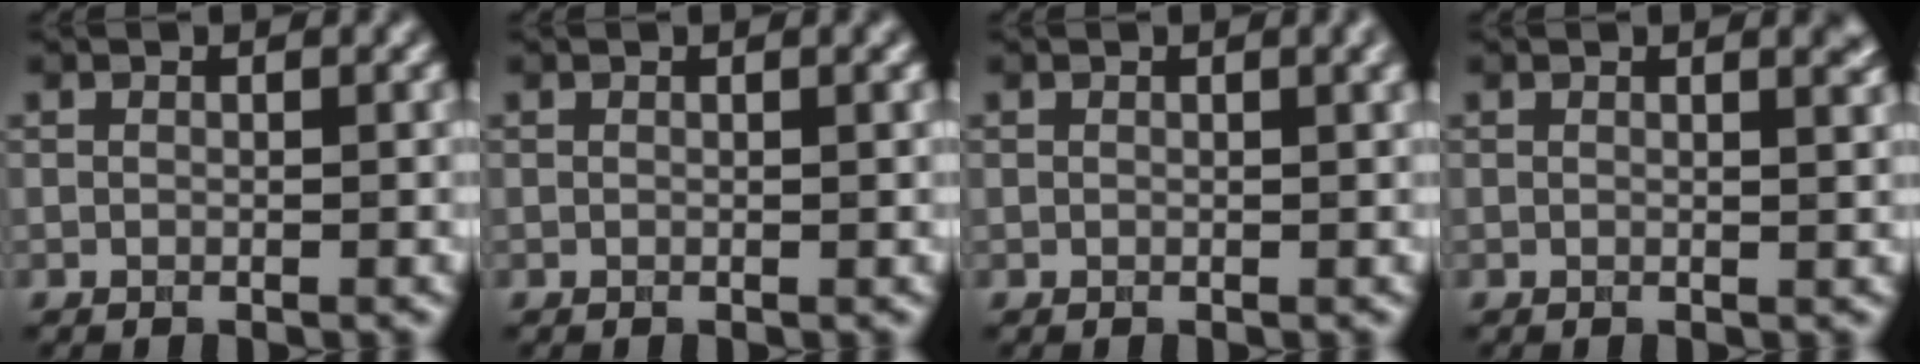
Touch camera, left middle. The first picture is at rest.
{"total": 0.8, "force": [0.3, 0.2, 0.7], "torque": [-0.005, 0.005, 0.001]}
{"total": 1.3, "force": [0.7, 0.3, 1.1], "torque": [-0.014, 0.003, 0.011]}
{"total": 1.8, "force": [1.0, 0.6, 1.4], "torque": [-0.007, 0.002, 0.009]}